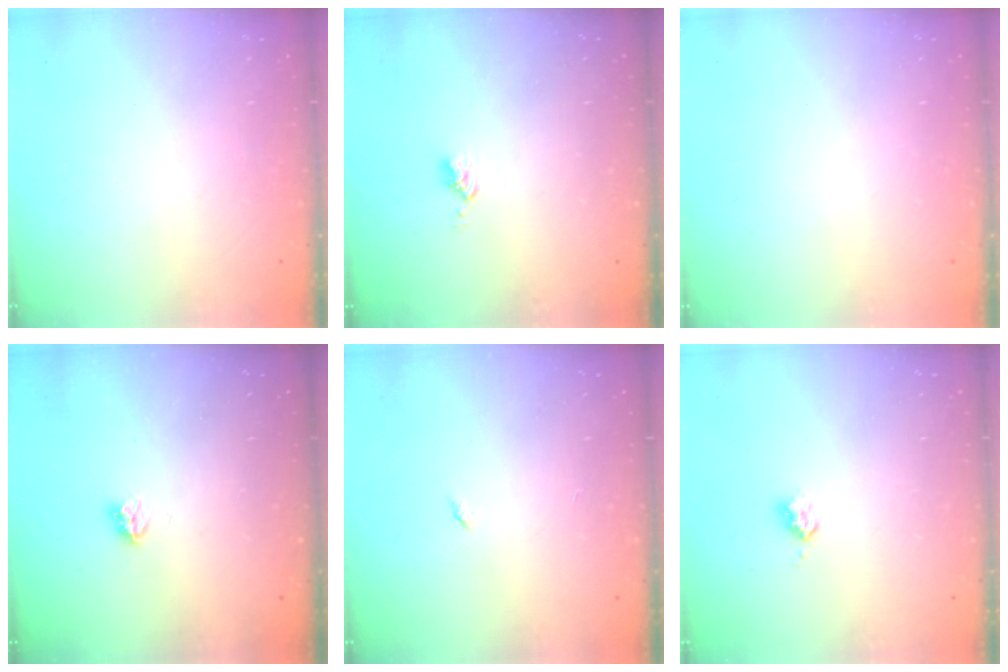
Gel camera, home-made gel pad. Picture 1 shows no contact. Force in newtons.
{"total": 3.0, "press": 3.0, "slide": 0.4}
{"total": 0.0}
{"total": 3.6, "press": 3.6, "slide": 0.5}
{"total": 2.8, "press": 2.8, "slide": 0.4}
{"total": 2.5, "press": 2.5, "slide": 0.3}